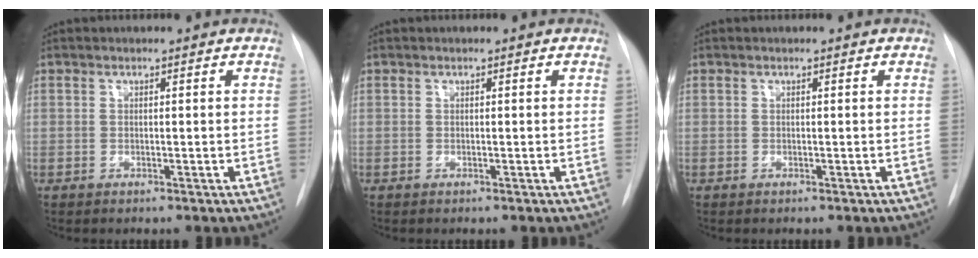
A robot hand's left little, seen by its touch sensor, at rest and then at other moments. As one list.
[{"total": 0.0}, {"total": 0.0}]